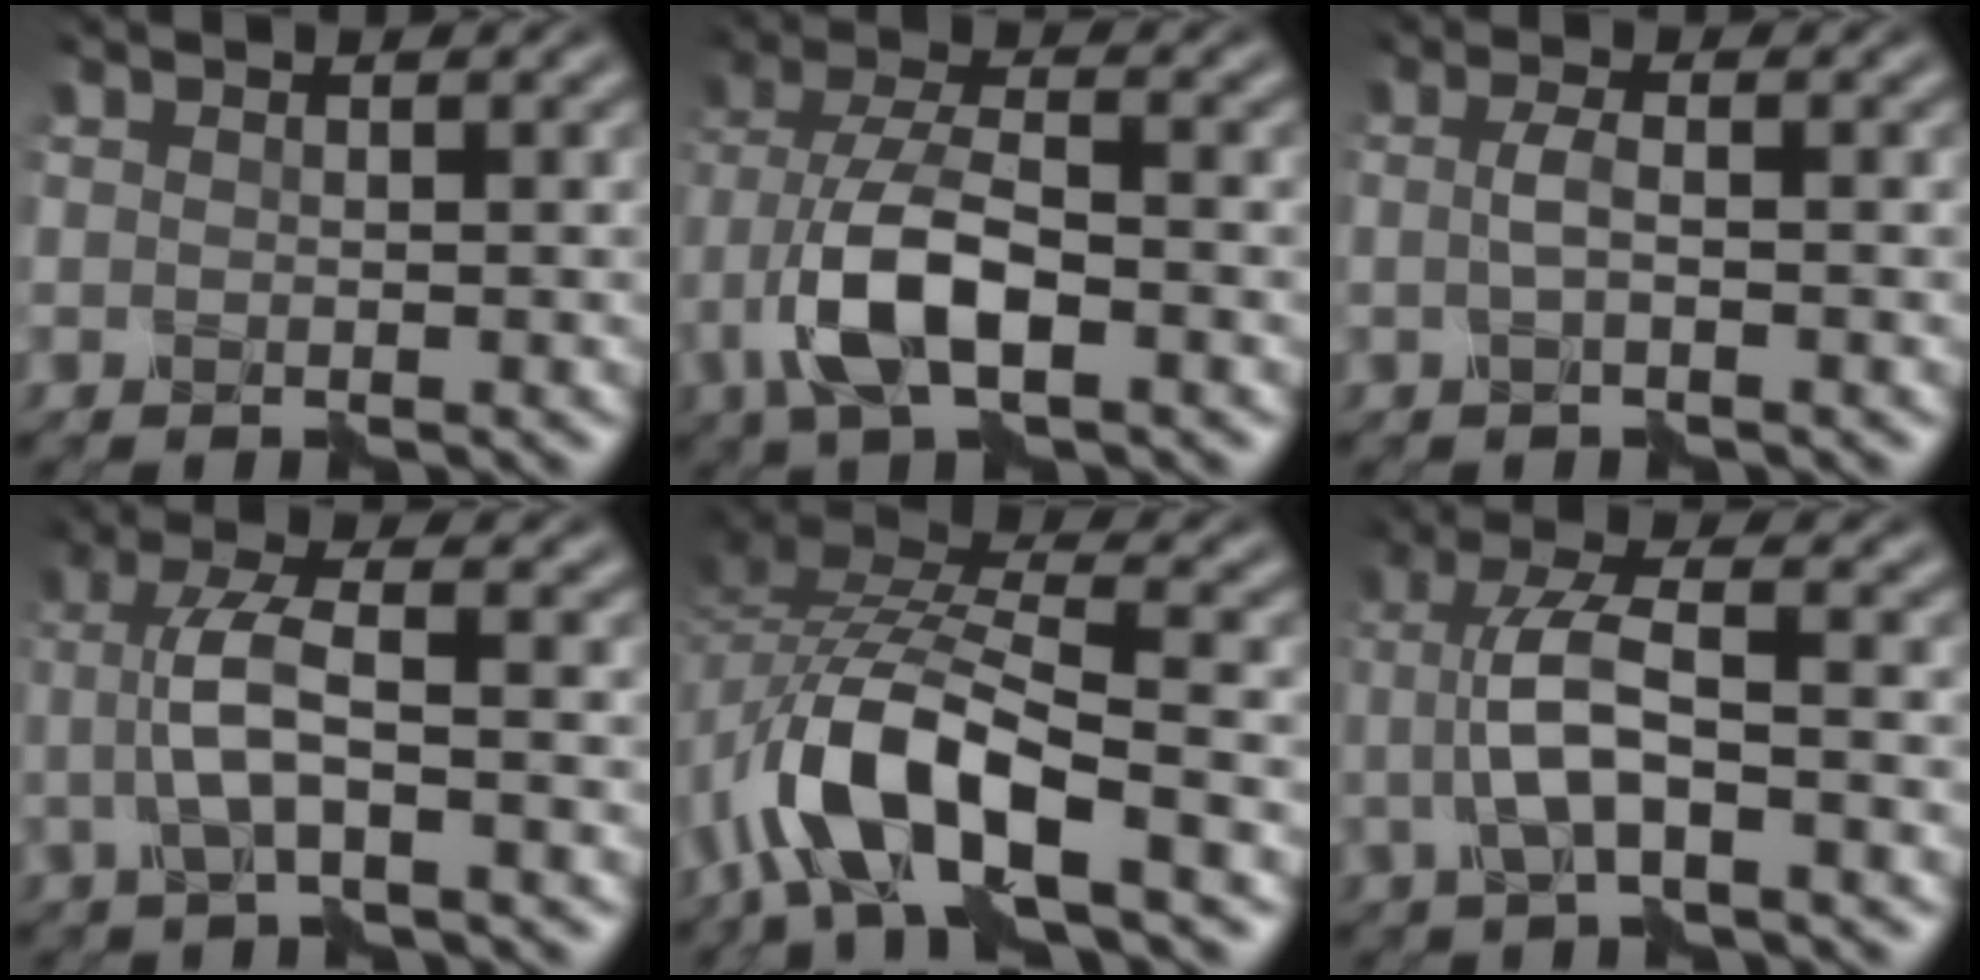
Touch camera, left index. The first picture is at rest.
{"total": 7.1, "force": [-2.7, 2.9, 6.0], "torque": [-0.128, 0.007, -0.057]}
{"total": 1.6, "force": [-0.3, 0.3, 1.5], "torque": [-0.036, 0.006, -0.007]}
{"total": 4.2, "force": [-0.4, 1.0, 4.1], "torque": [-0.090, 0.007, -0.012]}
{"total": 9.9, "force": [-4.5, 3.9, 7.9], "torque": [-0.166, 0.010, -0.092]}
{"total": 4.8, "force": [-0.7, 1.3, 4.6], "torque": [-0.100, 0.008, -0.017]}